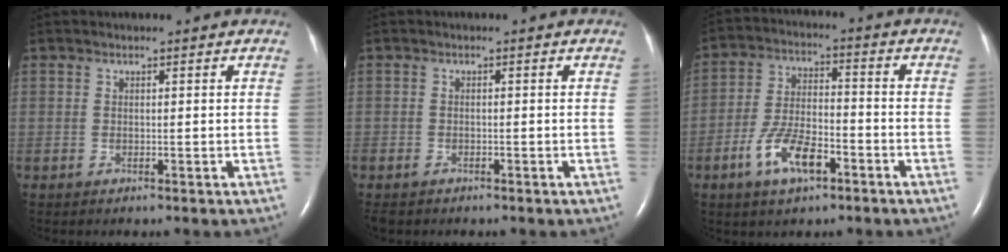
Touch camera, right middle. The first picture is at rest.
{"total": 2.5, "force": [-2.1, 1.2, 0.8], "torque": [-0.020, -0.005, -0.032]}
{"total": 9.1, "force": [-4.7, 3.5, 7.1], "torque": [-0.149, 0.003, -0.085]}